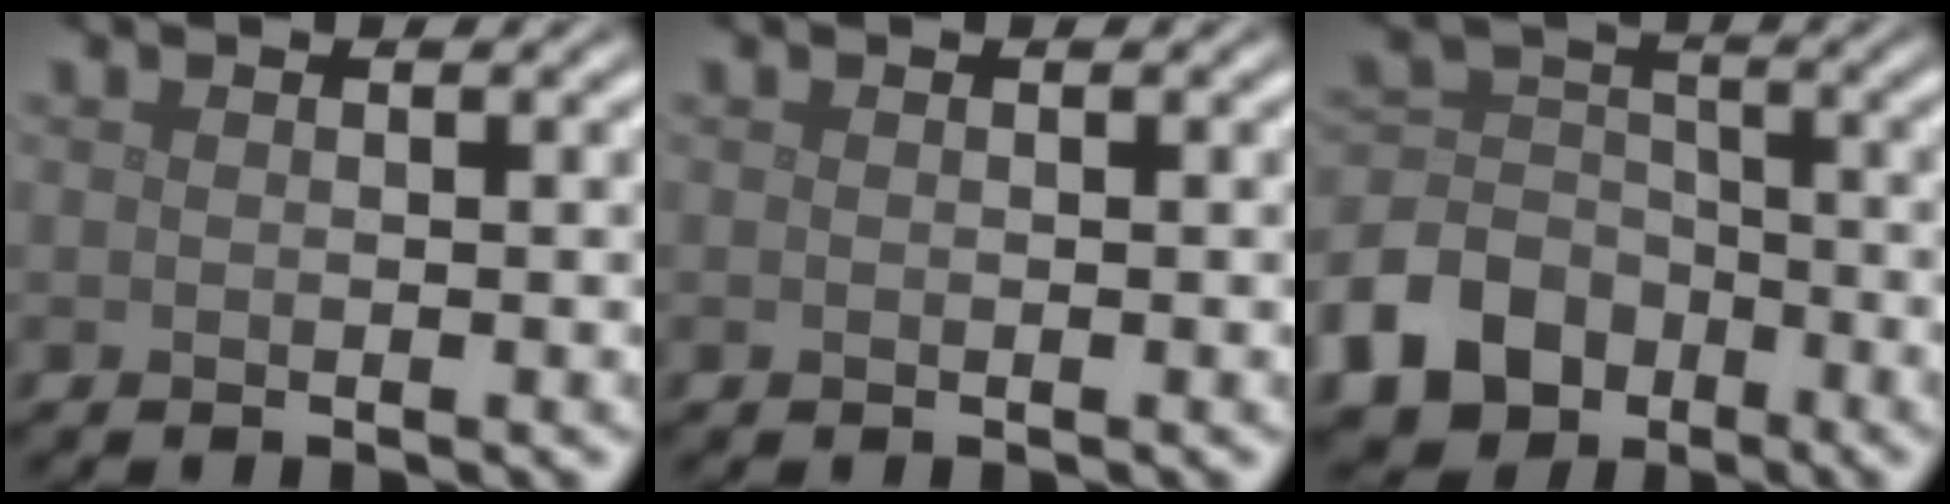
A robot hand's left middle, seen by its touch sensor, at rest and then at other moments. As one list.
[{"total": 0.0}, {"total": 9.5, "force": [-5.4, 7.2, 3.1], "torque": [-0.069, -0.018, -0.114]}]